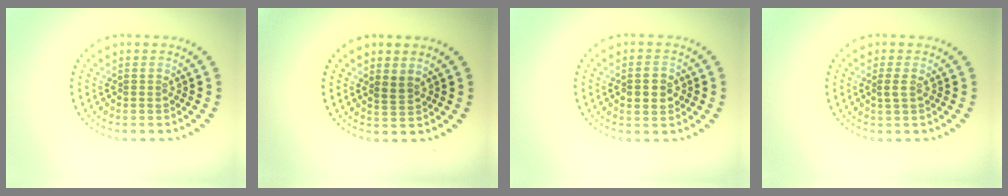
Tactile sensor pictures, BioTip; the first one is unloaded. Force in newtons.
{"total": 1.4, "press": 1.2, "slide": 0.8}
{"total": 3.0, "press": 3.0, "slide": 0.1}
{"total": 0.9, "press": 0.8, "slide": 0.4}